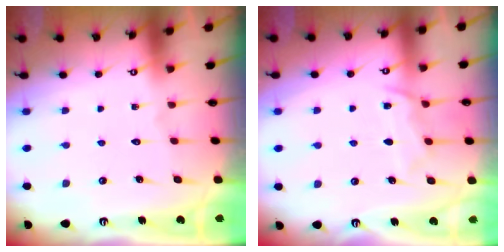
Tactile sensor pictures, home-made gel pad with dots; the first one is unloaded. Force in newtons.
{"total": 7.7, "press": 7.7, "slide": 0.6}